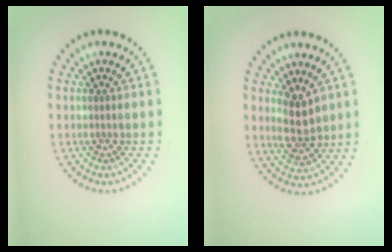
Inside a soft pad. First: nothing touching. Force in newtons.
{"total": 3.0, "press": 2.8, "slide": 0.9}